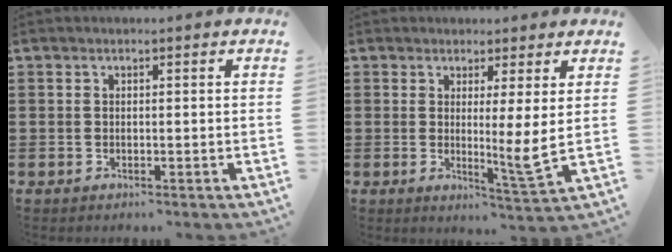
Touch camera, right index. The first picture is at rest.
{"total": 5.5, "force": [1.7, -0.6, 5.3], "torque": [-0.088, -0.029, 0.026]}